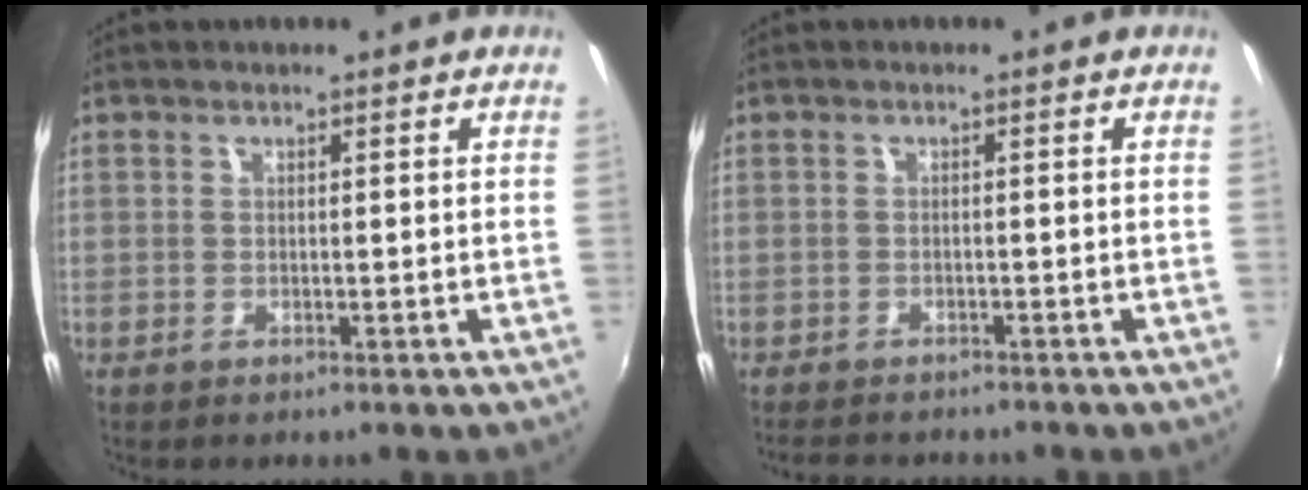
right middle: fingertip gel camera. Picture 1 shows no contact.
{"total": 5.1, "force": [-4.7, 1.3, 1.6], "torque": [-0.042, -0.014, -0.070]}